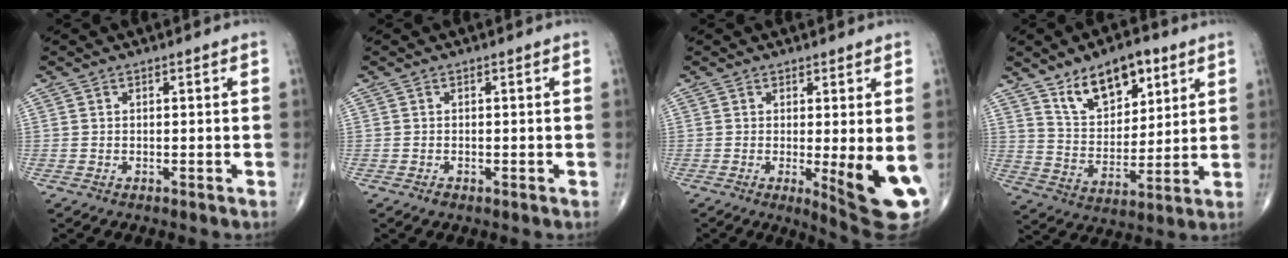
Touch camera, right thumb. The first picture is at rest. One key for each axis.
{"total": 0.8, "fx": -0.4, "fy": 0.5, "fz": 0.5, "tx": -0.009, "ty": -0.001, "tz": -0.007}
{"total": 10.1, "fx": -1.7, "fy": 2.2, "fz": 9.7, "tx": -0.125, "ty": -0.024, "tz": -0.016}
{"total": 13.9, "fx": 7.9, "fy": 7.3, "fz": 8.7, "tx": -0.107, "ty": -0.043, "tz": 0.142}